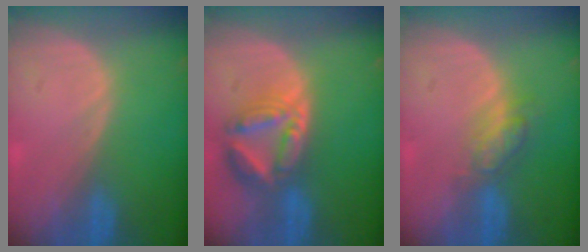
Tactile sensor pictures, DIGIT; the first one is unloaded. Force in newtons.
{"total": 8.0, "press": 6.9, "slide": 4.0}
{"total": 4.6, "press": 4.1, "slide": 2.1}